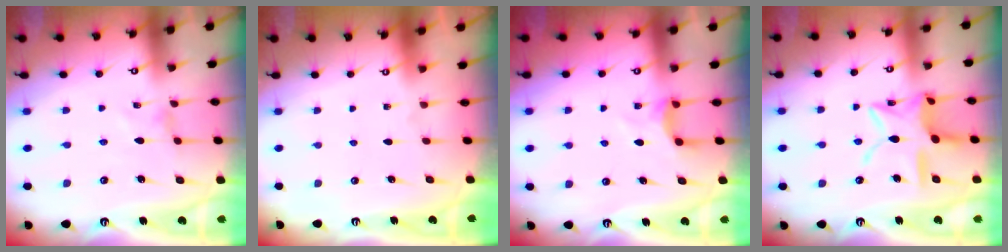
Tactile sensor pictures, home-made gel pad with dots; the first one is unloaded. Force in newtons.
{"total": 0.0}
{"total": 4.3, "press": 4.3, "slide": 0.6}
{"total": 14.3, "press": 14.3, "slide": 1.1}